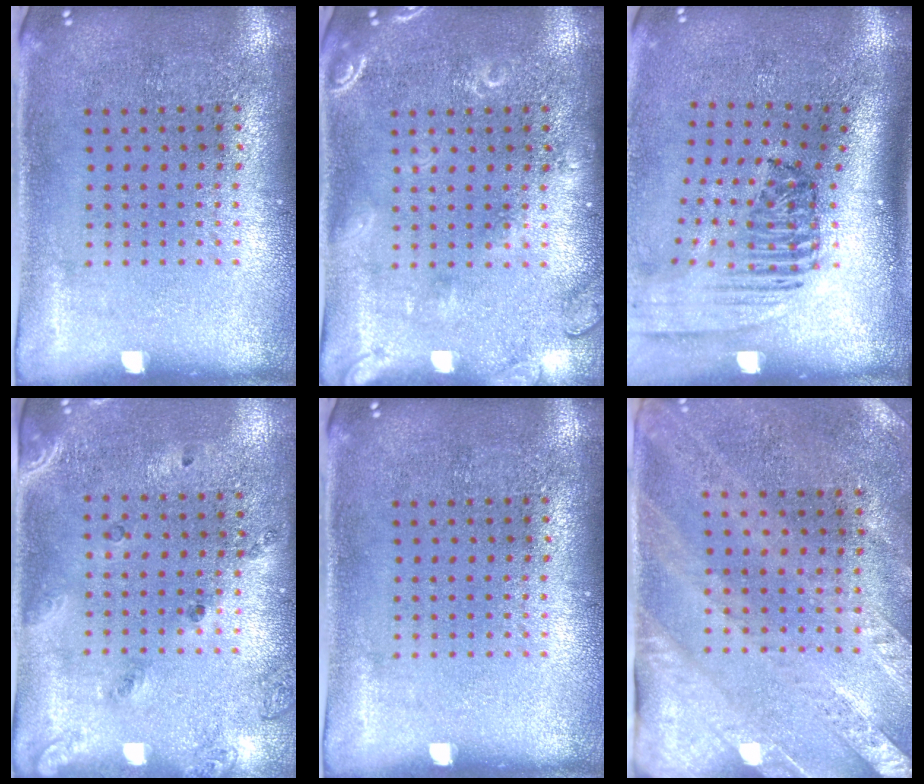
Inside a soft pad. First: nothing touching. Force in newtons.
{"total": 2.5, "press": 2.4, "slide": 0.5}
{"total": 2.4, "press": 1.7, "slide": 1.8}
{"total": 1.6, "press": 1.1, "slide": 1.1}
{"total": 0.0}
{"total": 2.5, "press": 2.1, "slide": 1.3}